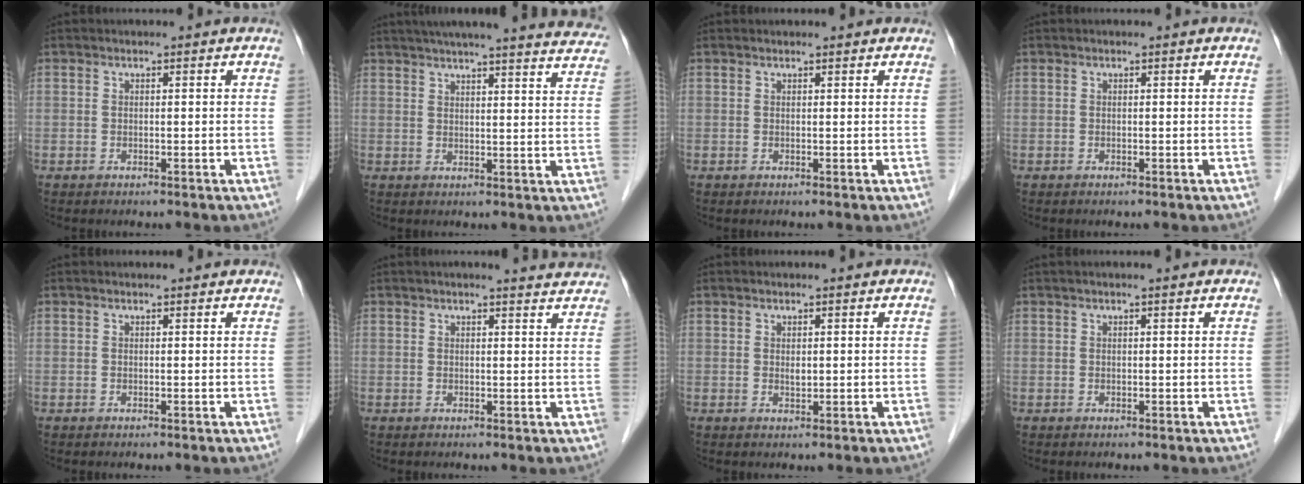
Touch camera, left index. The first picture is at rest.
{"total": 26.8, "force": [24.6, 2.0, 10.6], "torque": [-0.160, -0.035, 0.289]}
{"total": 1.3, "force": [1.3, 0.2, 0.2], "torque": [-0.011, 0.014, 0.017]}
{"total": 0.0}
{"total": 1.9, "force": [1.8, 0.4, 0.4], "torque": [-0.015, 0.017, 0.020]}
{"total": 5.5, "force": [5.2, 0.1, 1.7], "torque": [-0.022, 0.003, 0.043]}
{"total": 0.9, "force": [0.4, 0.5, 0.7], "torque": [-0.012, -0.003, 0.008]}
{"total": 1.9, "force": [1.6, -0.1, 1.0], "torque": [-0.011, 0.020, 0.025]}